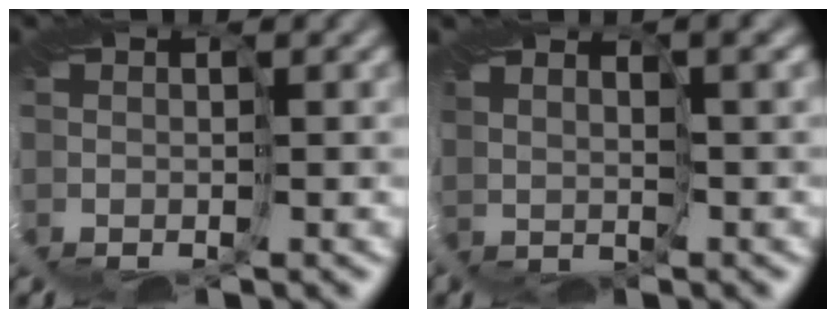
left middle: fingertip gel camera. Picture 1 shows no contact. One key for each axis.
{"total": 3.0, "fx": 2.7, "fy": 0.5, "fz": 1.2, "tx": -0.025, "ty": 0.011, "tz": 0.053}